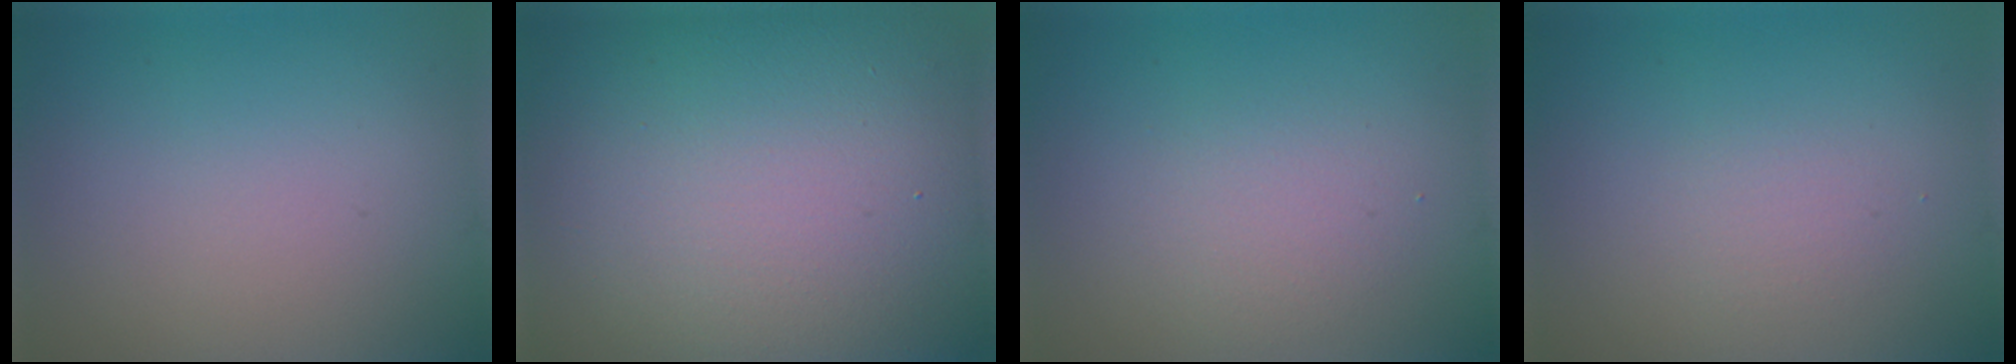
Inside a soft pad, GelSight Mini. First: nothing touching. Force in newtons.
{"total": 22.3, "press": 22.3, "slide": 1.1}
{"total": 2.2, "press": 2.2, "slide": 0.0}
{"total": 1.1, "press": 1.1, "slide": 0.0}